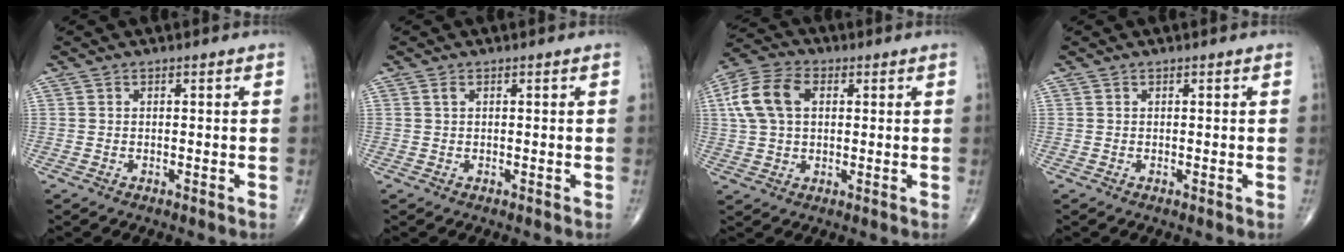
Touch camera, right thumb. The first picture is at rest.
{"total": 0.6, "force": [0.3, 0.3, 0.5], "torque": [-0.010, 0.006, 0.005]}
{"total": 10.9, "force": [2.4, 7.2, 7.8], "torque": [-0.158, 0.021, 0.041]}
{"total": 0.0}